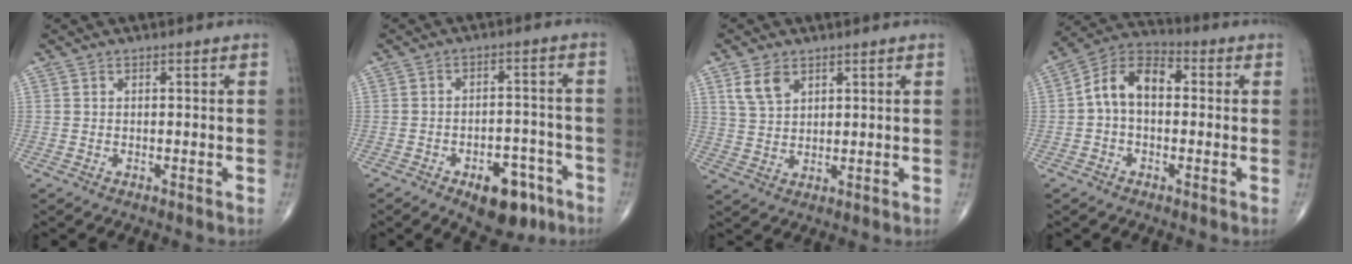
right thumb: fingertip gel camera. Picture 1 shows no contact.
{"total": 9.9, "force": [-5.6, 5.3, 6.2], "torque": [-0.059, 0.037, -0.072]}
{"total": 5.2, "force": [2.8, 3.1, 3.0], "torque": [-0.050, -0.009, 0.061]}
{"total": 10.2, "force": [0.5, 6.6, 7.8], "torque": [-0.125, 0.035, -0.006]}